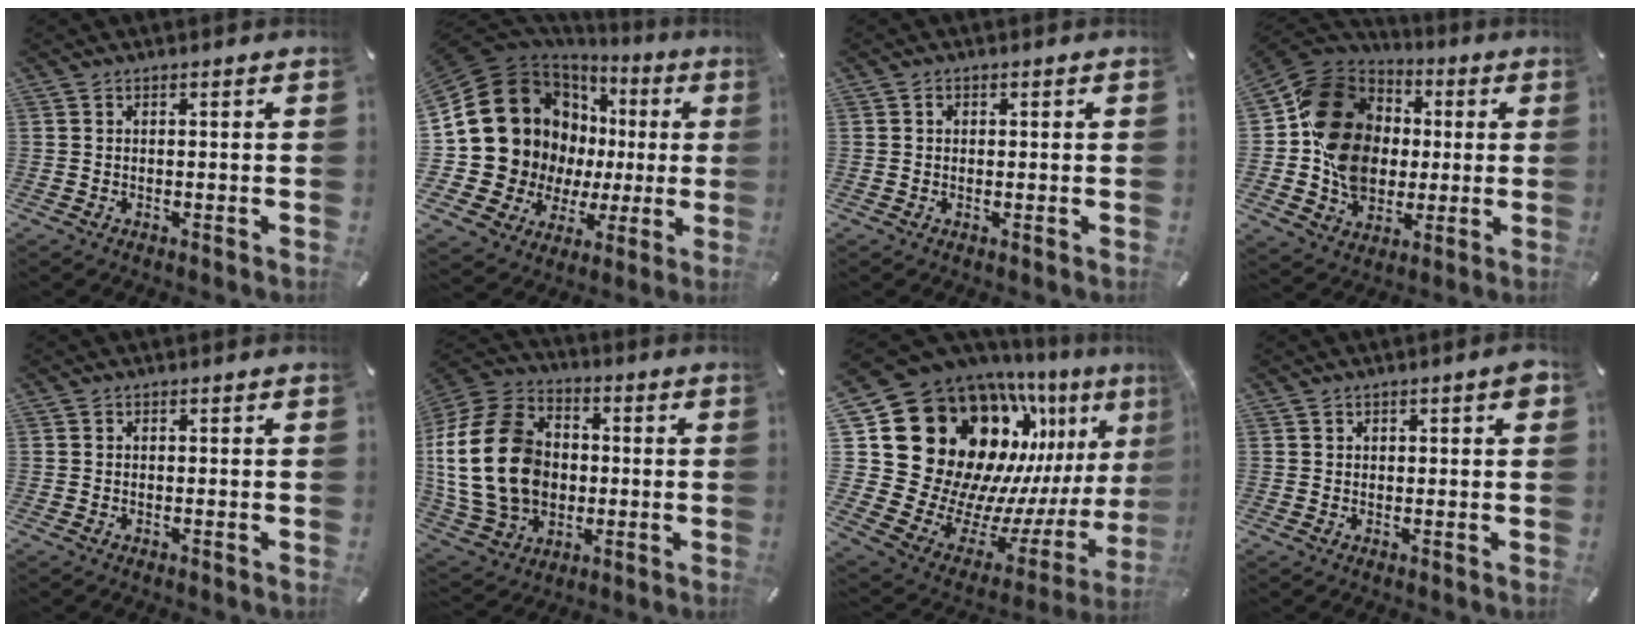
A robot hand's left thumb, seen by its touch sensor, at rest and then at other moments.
{"total": 22.2, "force": [4.8, 18.5, 11.4], "torque": [-0.216, -0.045, 0.128]}
{"total": 1.0, "force": [0.1, 0.9, 0.4], "torque": [-0.009, 0.005, 0.001]}
{"total": 18.2, "force": [-0.4, 16.0, 8.7], "torque": [-0.162, 0.011, -0.001]}
{"total": 0.0}
{"total": 21.3, "force": [-0.1, 16.9, 13.0], "torque": [-0.280, 0.008, -0.005]}
{"total": 28.2, "force": [11.5, 21.0, 15.0], "torque": [-0.207, -0.156, 0.270]}
{"total": 2.0, "force": [0.9, 1.0, 1.5], "torque": [-0.012, -0.001, 0.010]}